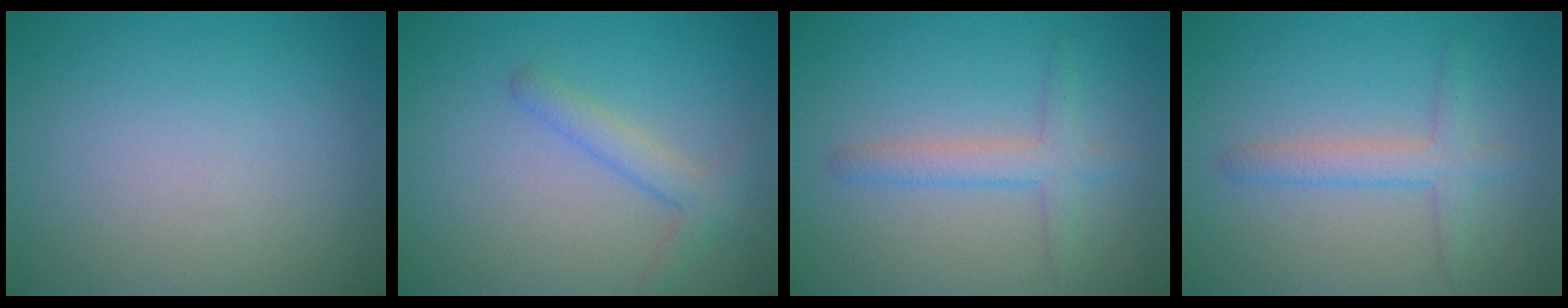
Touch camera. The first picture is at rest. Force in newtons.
{"total": 2.2, "press": 2.2, "slide": 0.1}
{"total": 2.4, "press": 2.4, "slide": 0.1}
{"total": 2.4, "press": 2.4, "slide": 0.1}